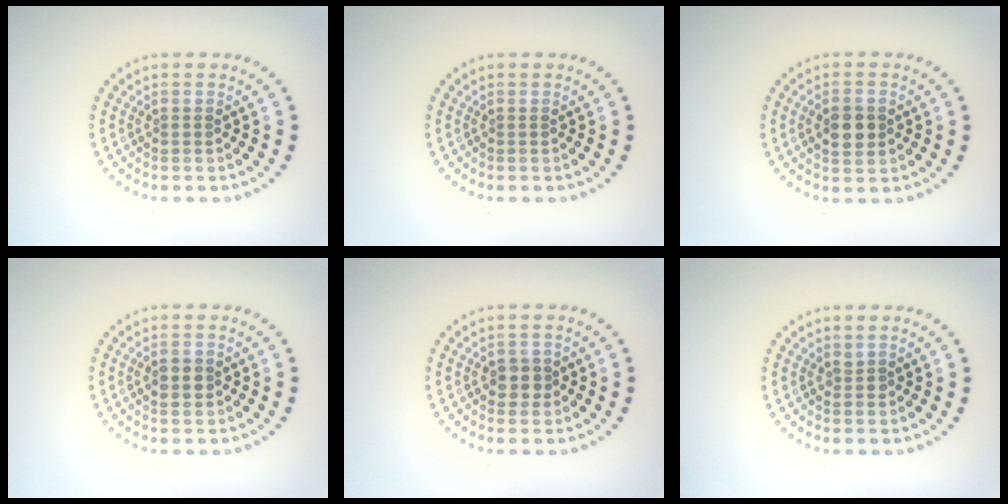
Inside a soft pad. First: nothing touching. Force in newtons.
{"total": 0.0}
{"total": 3.3, "press": 3.3, "slide": 0.1}
{"total": 2.2, "press": 2.2, "slide": 0.1}
{"total": 1.8, "press": 1.7, "slide": 0.6}
{"total": 0.5, "press": 0.5, "slide": 0.2}